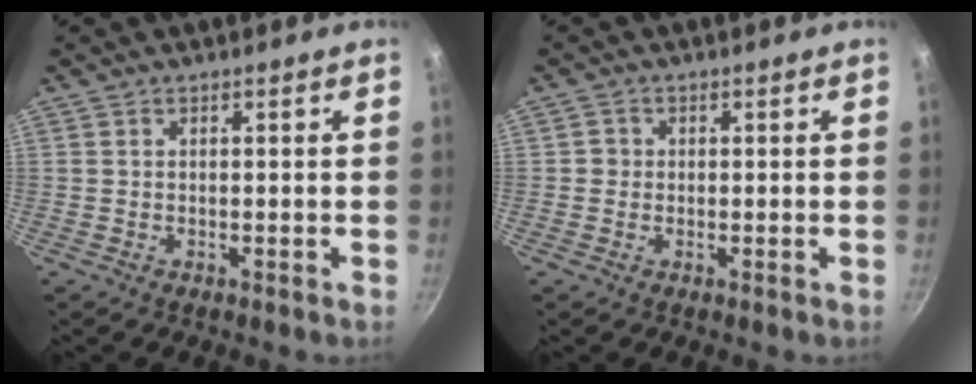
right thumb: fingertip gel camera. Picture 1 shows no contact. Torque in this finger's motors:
{"motor_torque": [-0.13, 0.02, 0.13, -0.09, 0.00]}